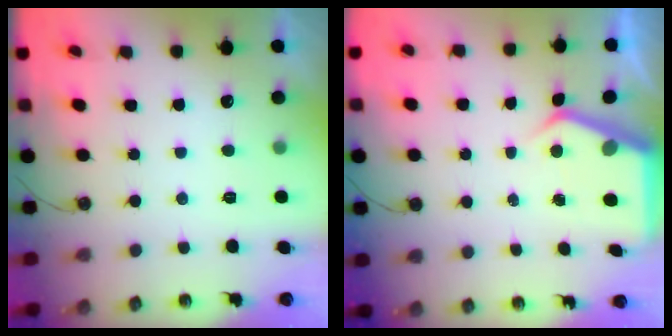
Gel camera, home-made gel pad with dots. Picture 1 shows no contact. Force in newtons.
{"total": 4.5, "press": 4.5, "slide": 0.4}